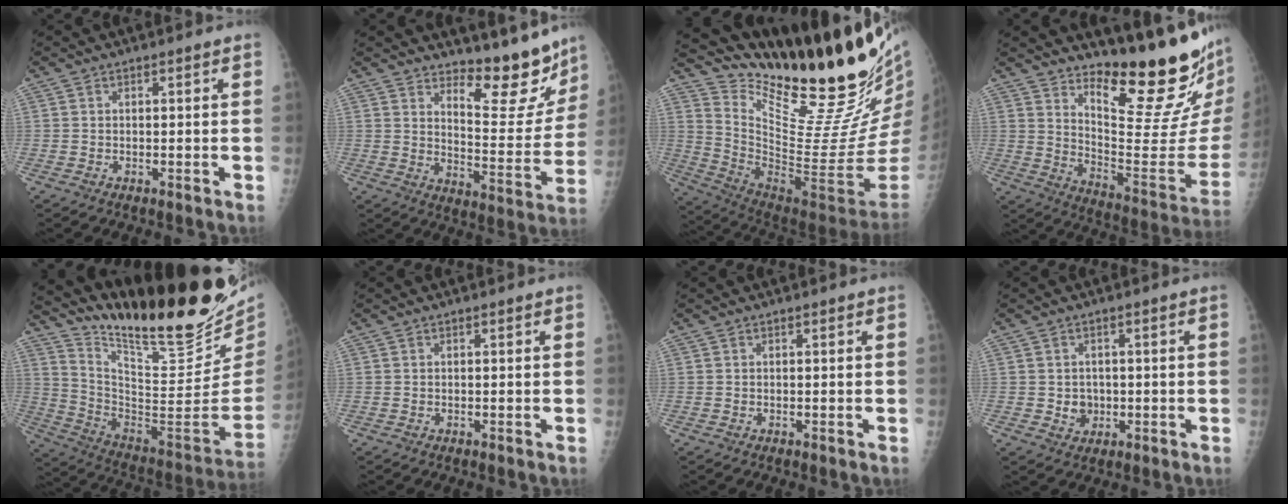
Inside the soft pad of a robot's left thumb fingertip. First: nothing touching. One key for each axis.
{"total": 13.3, "fx": 11.6, "fy": 3.9, "fz": 5.3, "tx": -0.033, "ty": -0.113, "tz": 0.166}
{"total": 29.0, "fx": 23.7, "fy": 4.3, "fz": 16.2, "tx": -0.224, "ty": -0.177, "tz": 0.361}
{"total": 21.2, "fx": 16.3, "fy": 3.1, "fz": 13.2, "tx": -0.173, "ty": -0.161, "tz": 0.248}
{"total": 30.0, "fx": 24.7, "fy": 6.4, "fz": 15.8, "tx": -0.225, "ty": -0.153, "tz": 0.371}
{"total": 0.0}
{"total": 0.0}
{"total": 3.3, "fx": -0.2, "fy": 2.9, "fz": 1.4, "tx": -0.005, "ty": 0.001, "tz": 0.004}